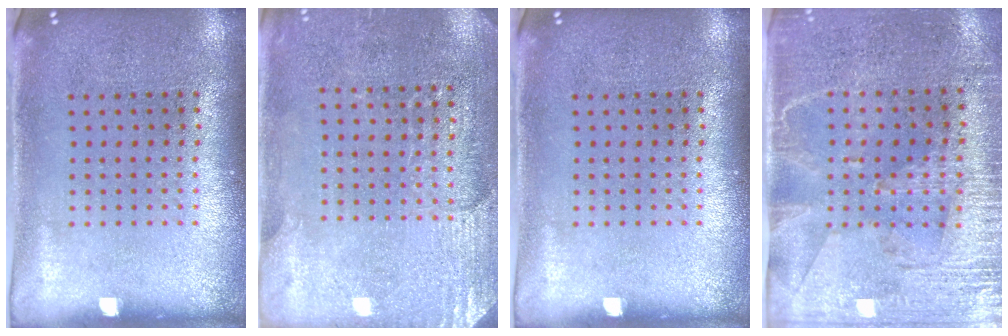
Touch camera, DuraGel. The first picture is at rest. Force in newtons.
{"total": 2.8, "press": 2.6, "slide": 0.8}
{"total": 0.0}
{"total": 3.0, "press": 2.7, "slide": 1.3}